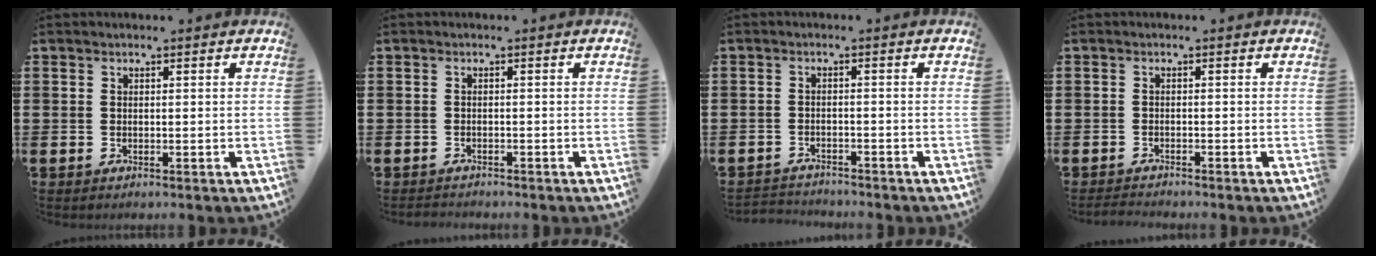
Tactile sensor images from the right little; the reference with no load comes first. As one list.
[{"total": 0.7, "force": [-0.6, 0.1, -0.1], "torque": [-0.002, 0.000, -0.014]}, {"total": 1.9, "force": [-1.9, 0.1, -0.3], "torque": [-0.002, 0.001, -0.043]}, {"total": 1.1, "force": [-1.1, 0.0, 0.2], "torque": [-0.006, 0.000, -0.022]}]